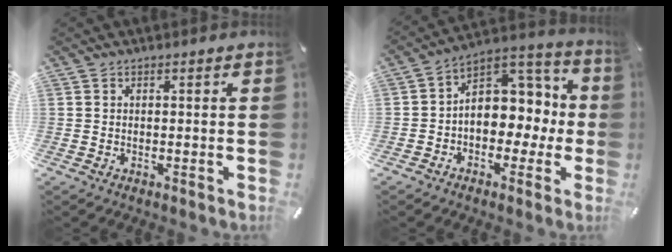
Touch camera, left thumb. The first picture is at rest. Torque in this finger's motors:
{"motor_torque": [2.26, 2.37, 1.05, 0.48, 0.10]}